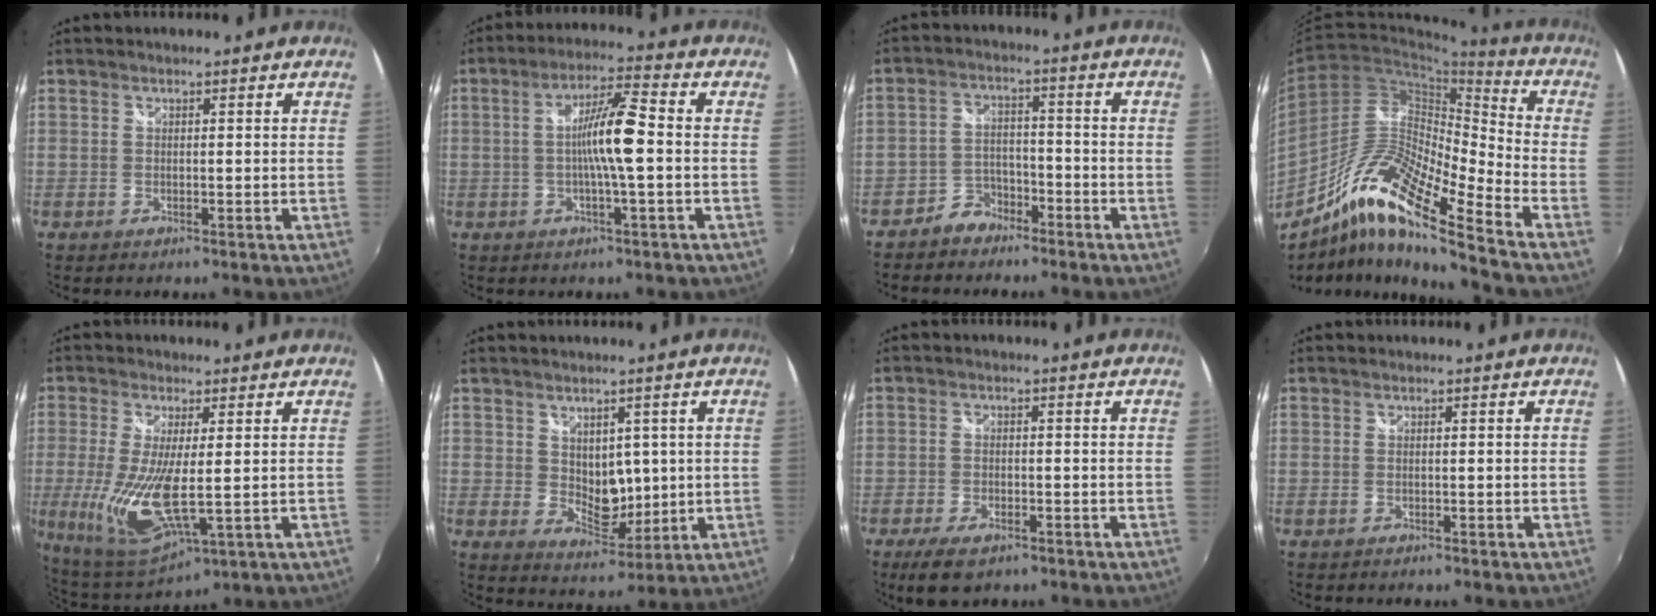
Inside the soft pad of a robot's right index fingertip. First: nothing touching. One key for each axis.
{"total": 8.6, "fx": -0.8, "fy": 0.3, "fz": 8.5, "tx": -0.154, "ty": 0.010, "tz": -0.016}
{"total": 5.5, "fx": -4.1, "fy": 3.6, "fz": 0.6, "tx": -0.020, "ty": 0.022, "tz": -0.072}
{"total": 15.3, "fx": -10.7, "fy": 1.3, "fz": 10.8, "tx": -0.192, "ty": 0.006, "tz": -0.217}
{"total": 13.6, "fx": -1.1, "fy": 4.0, "fz": 12.9, "tx": -0.275, "ty": -0.027, "tz": -0.012}
{"total": 6.0, "fx": 1.3, "fy": 4.5, "fz": 3.8, "tx": -0.054, "ty": -0.008, "tz": 0.034}
{"total": 6.1, "fx": -4.3, "fy": 2.5, "fz": 3.5, "tx": -0.089, "ty": -0.015, "tz": -0.075}
{"total": 0.6, "fx": -0.6, "fy": 0.2, "fz": 0.2, "tx": -0.005, "ty": -0.003, "tz": -0.011}